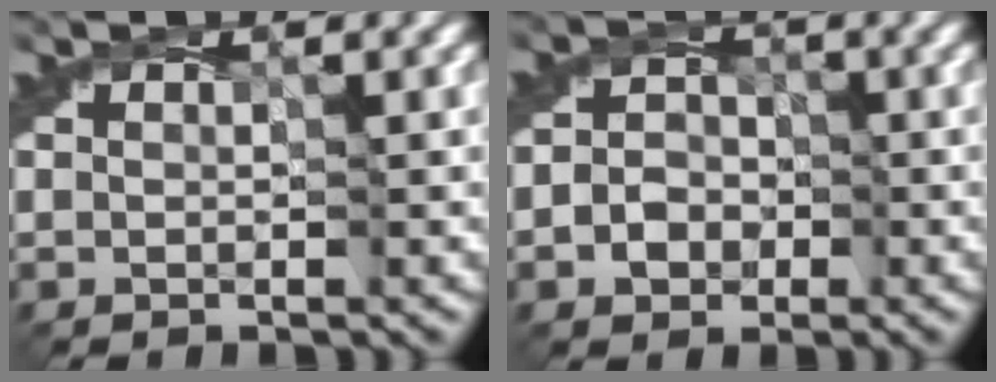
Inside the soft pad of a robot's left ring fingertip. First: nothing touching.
{"total": 2.7, "force": [-0.9, 2.3, 1.2], "torque": [-0.015, 0.000, -0.021]}